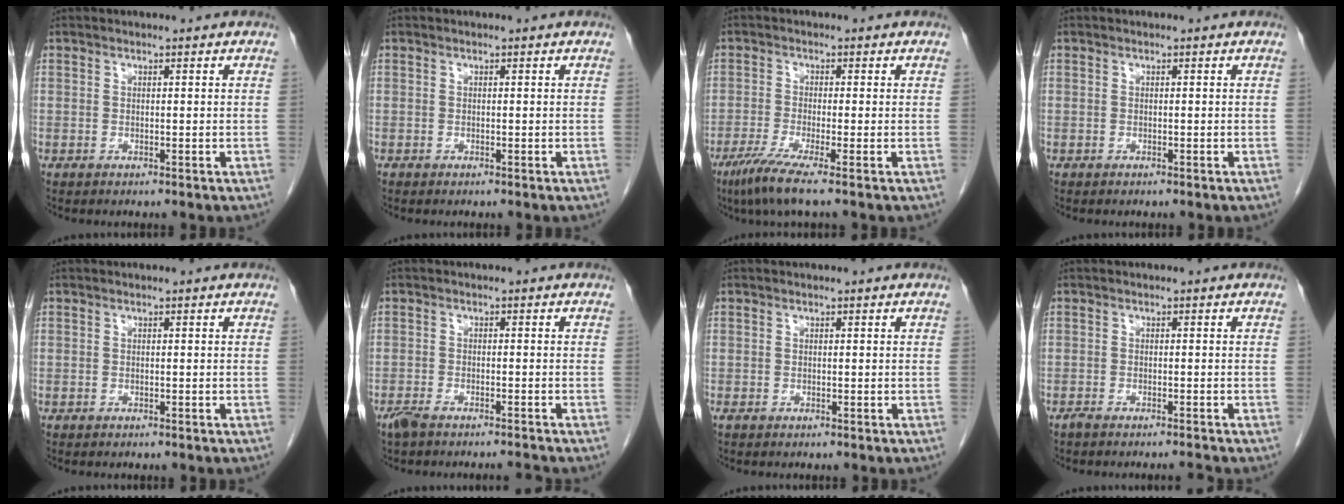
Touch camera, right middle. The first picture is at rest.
{"total": 0.0}
{"total": 5.7, "force": [-3.7, -0.6, 4.3], "torque": [-0.082, -0.019, -0.073]}
{"total": 0.0}
{"total": 0.0}
{"total": 4.0, "force": [-3.6, 0.1, 1.7], "torque": [-0.031, -0.009, -0.062]}
{"total": 0.0}
{"total": 2.1, "force": [-1.9, -0.4, 0.6], "torque": [-0.013, -0.003, -0.032]}